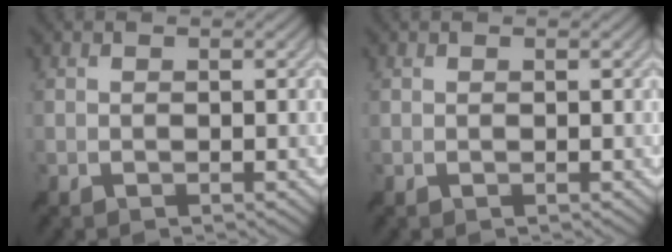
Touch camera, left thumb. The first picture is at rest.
{"total": 0.0}